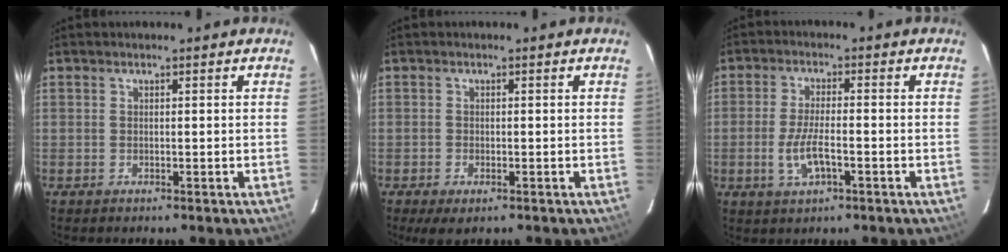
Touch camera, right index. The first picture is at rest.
{"total": 3.2, "force": [-1.9, 1.6, 2.1], "torque": [-0.045, -0.012, -0.031]}
{"total": 6.5, "force": [-2.3, 1.9, 5.7], "torque": [-0.117, -0.007, -0.042]}